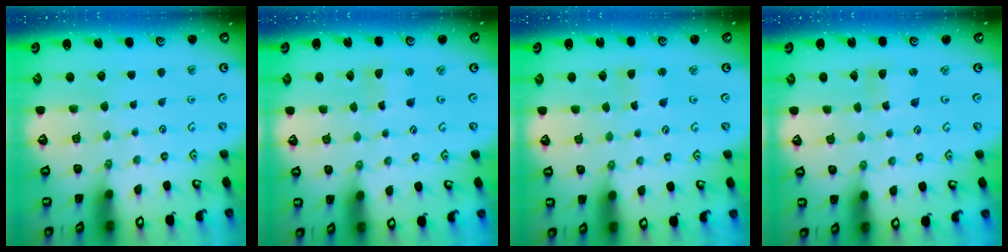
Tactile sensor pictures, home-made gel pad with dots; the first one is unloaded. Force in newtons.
{"total": 0.9, "press": 0.9, "slide": 0.2}
{"total": 2.7, "press": 2.7, "slide": 0.2}
{"total": 1.6, "press": 1.6, "slide": 0.2}